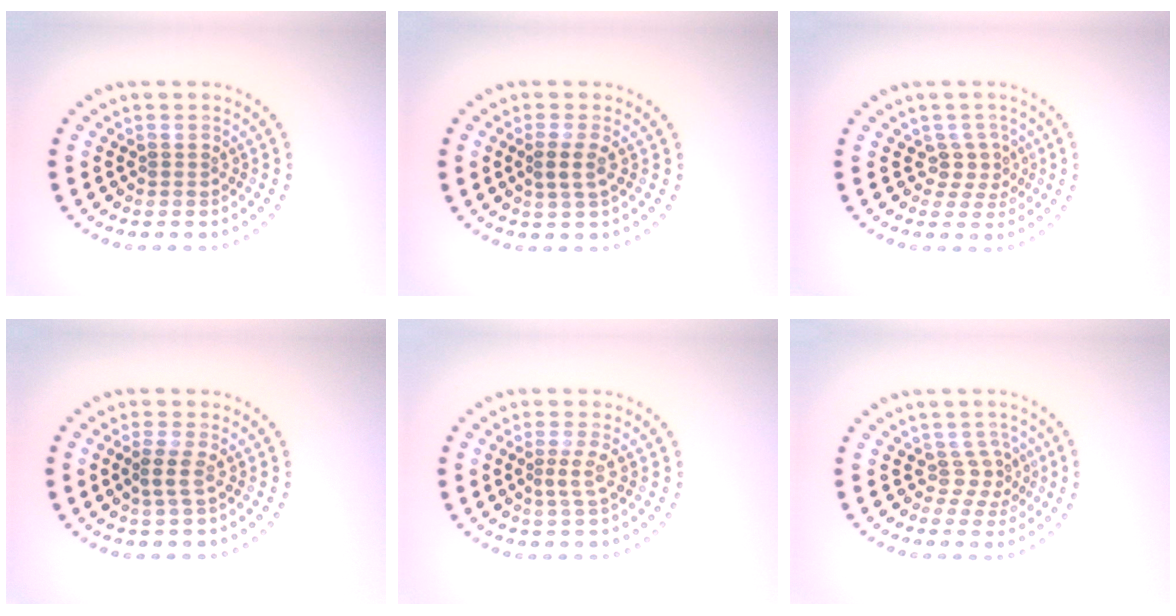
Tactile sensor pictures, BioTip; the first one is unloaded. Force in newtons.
{"total": 1.8, "press": 1.5, "slide": 1.0}
{"total": 2.2, "press": 1.6, "slide": 1.4}
{"total": 1.8, "press": 1.5, "slide": 1.0}
{"total": 1.7, "press": 1.3, "slide": 1.1}
{"total": 2.1, "press": 1.5, "slide": 1.5}